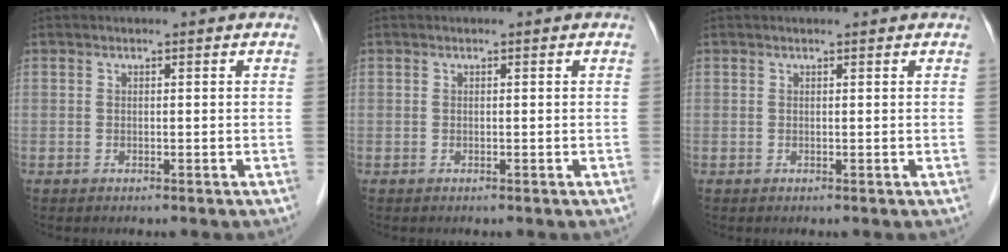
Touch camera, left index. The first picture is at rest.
{"total": 0.0}
{"total": 1.1, "force": [1.0, 0.0, 0.5], "torque": [-0.008, 0.010, 0.015]}